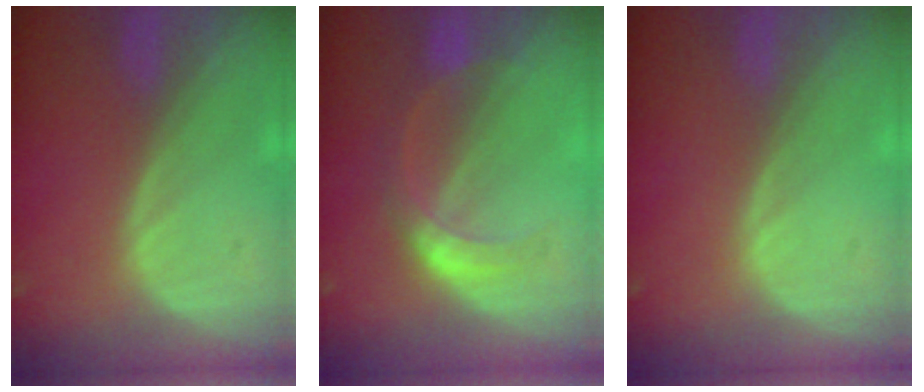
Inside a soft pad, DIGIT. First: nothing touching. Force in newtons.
{"total": 5.4, "press": 5.0, "slide": 2.2}
{"total": 0.0}